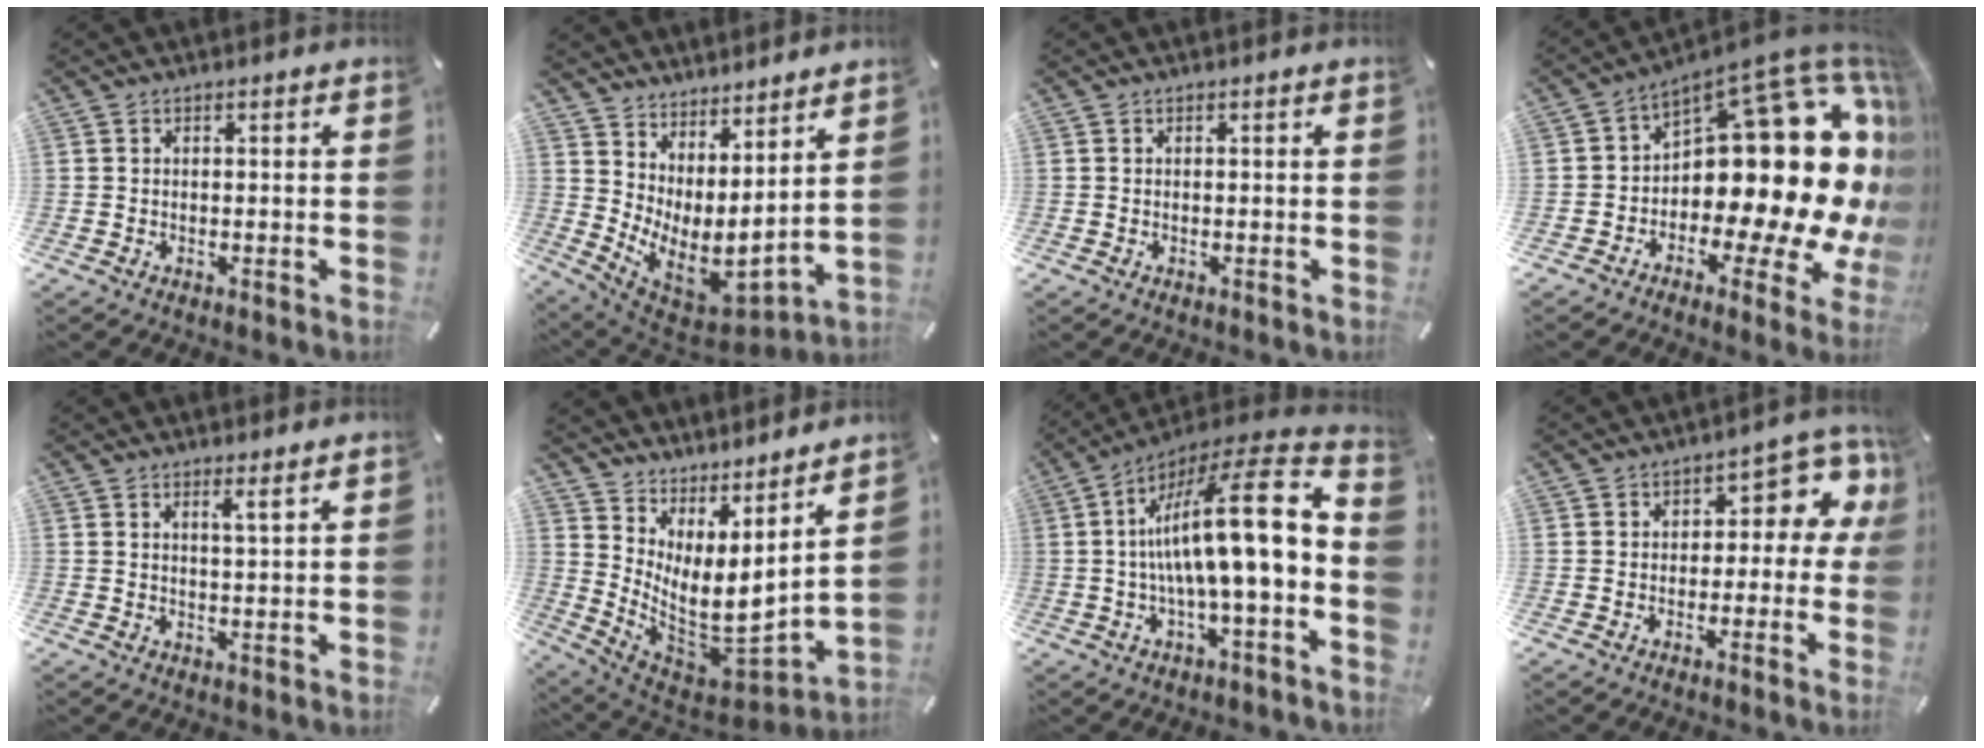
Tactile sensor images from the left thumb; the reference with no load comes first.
{"total": 6.1, "force": [1.0, 3.8, 4.7], "torque": [-0.071, -0.065, 0.028]}
{"total": 0.0}
{"total": 23.5, "force": [3.3, 13.6, 18.9], "torque": [-0.247, -0.059, 0.077]}
{"total": 2.9, "force": [2.0, -0.2, 2.1], "torque": [-0.044, -0.004, 0.035]}
{"total": 7.3, "force": [2.1, 3.2, 6.2], "torque": [-0.125, -0.080, 0.038]}
{"total": 19.9, "force": [1.8, 4.6, 19.2], "torque": [-0.311, -0.029, 0.021]}
{"total": 9.0, "force": [2.3, 5.3, 6.9], "torque": [-0.083, -0.015, 0.035]}